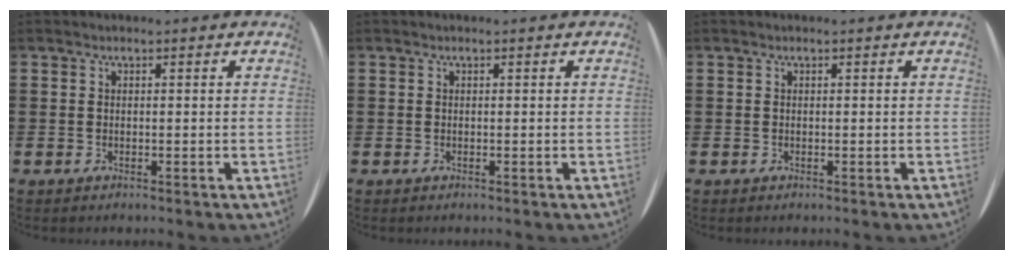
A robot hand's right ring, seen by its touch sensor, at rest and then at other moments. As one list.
[{"total": 0.0}, {"total": 0.0}]